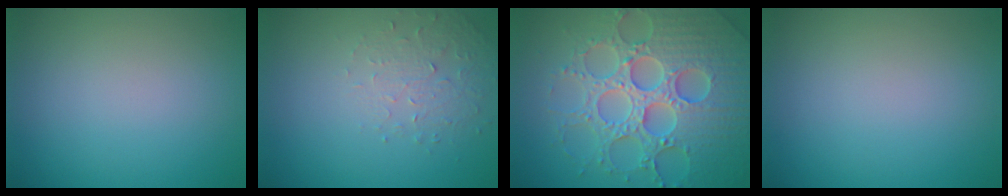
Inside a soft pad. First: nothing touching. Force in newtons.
{"total": 1.6, "press": 1.1, "slide": 1.2}
{"total": 8.0, "press": 7.8, "slide": 1.7}
{"total": 0.0}